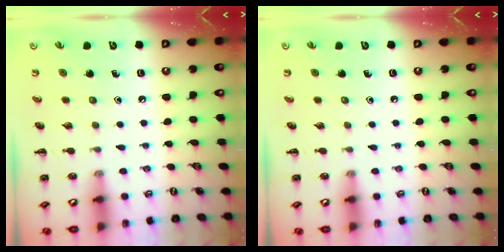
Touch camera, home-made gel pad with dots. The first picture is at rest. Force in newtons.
{"total": 0.0}